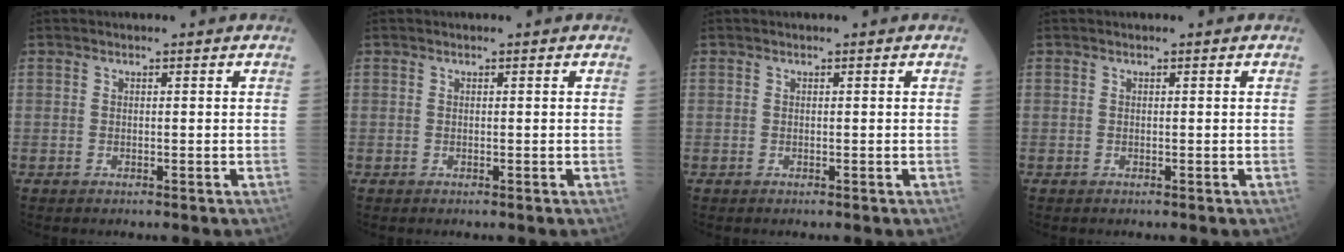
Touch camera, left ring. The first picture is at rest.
{"total": 0.0}
{"total": 0.0}
{"total": 0.0}